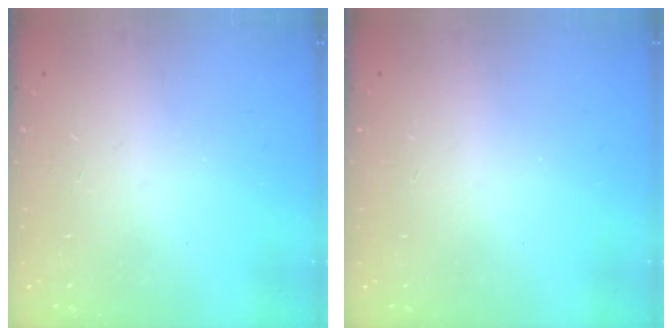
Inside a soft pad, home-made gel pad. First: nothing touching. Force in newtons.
{"total": 0.0}